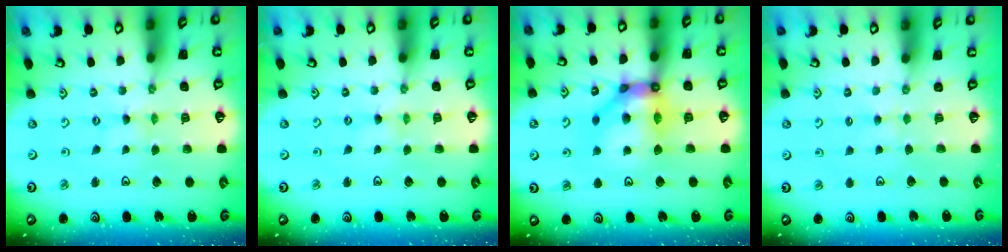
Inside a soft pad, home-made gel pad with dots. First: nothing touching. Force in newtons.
{"total": 1.3, "press": 1.2, "slide": 0.2}
{"total": 12.8, "press": 12.6, "slide": 2.2}
{"total": 1.5, "press": 1.5, "slide": 0.4}